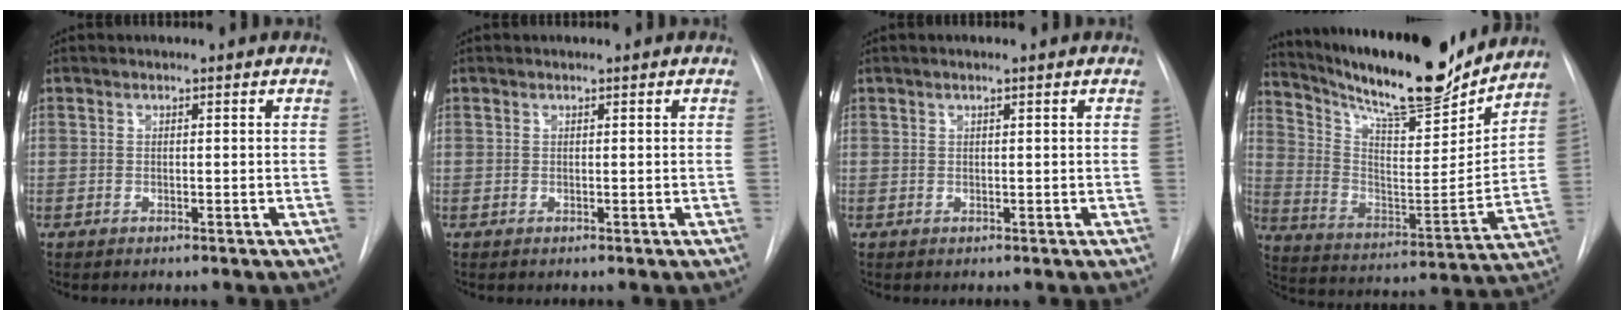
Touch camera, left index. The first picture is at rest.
{"total": 0.0}
{"total": 1.0, "force": [0.7, -0.1, 0.8], "torque": [-0.019, 0.003, 0.011]}
{"total": 22.1, "force": [19.3, 3.4, 10.2], "torque": [-0.187, -0.025, 0.302]}